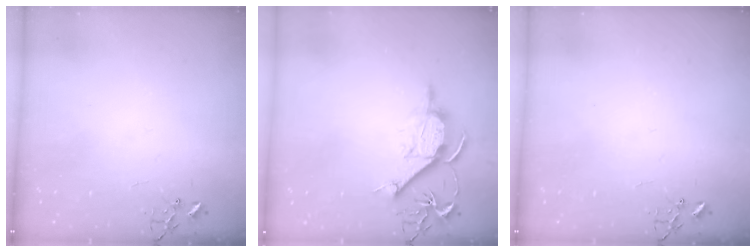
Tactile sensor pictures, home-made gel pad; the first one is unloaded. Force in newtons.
{"total": 10.6, "press": 10.6, "slide": 0.9}
{"total": 0.0}